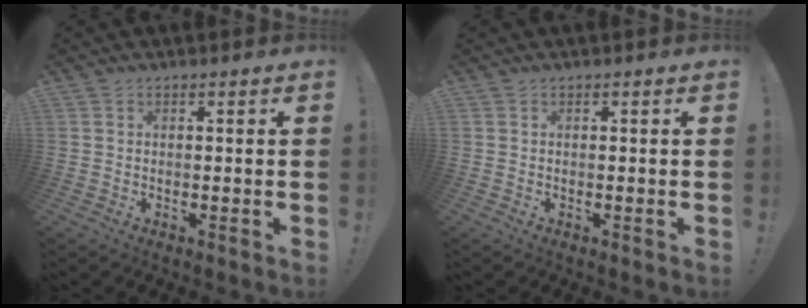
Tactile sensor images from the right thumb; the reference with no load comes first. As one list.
[{"total": 0.0}]